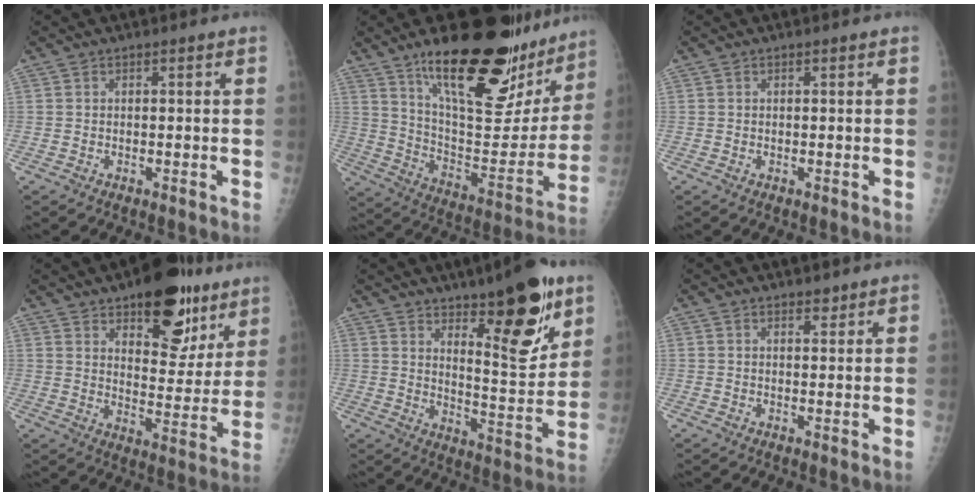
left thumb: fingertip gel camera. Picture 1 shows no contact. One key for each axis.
{"total": 29.8, "fx": 19.8, "fy": 10.6, "fz": 19.6, "tx": -0.245, "ty": -0.079, "tz": 0.310}
{"total": 0.0}
{"total": 18.1, "fx": 11.0, "fy": 8.8, "fz": 11.4, "tx": -0.093, "ty": -0.059, "tz": 0.159}
{"total": 16.7, "fx": 9.7, "fy": 5.4, "fz": 12.6, "tx": -0.139, "ty": -0.069, "tz": 0.153}
{"total": 1.5, "fx": 1.2, "fy": 0.7, "fz": 0.5, "tx": 0.002, "ty": -0.008, "tz": 0.016}